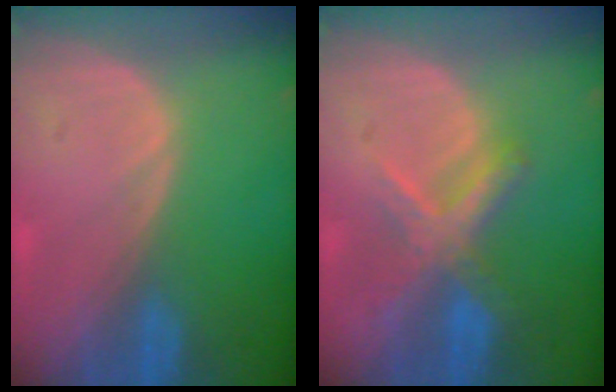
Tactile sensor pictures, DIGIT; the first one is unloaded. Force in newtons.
{"total": 7.1, "press": 6.0, "slide": 3.8}